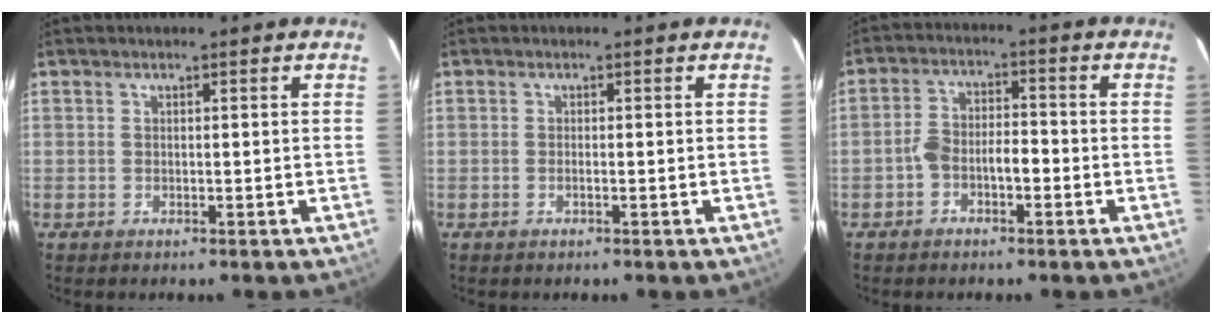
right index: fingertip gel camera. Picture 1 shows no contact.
{"total": 0.5, "force": [-0.2, 0.0, 0.5], "torque": [-0.011, 0.000, -0.003]}
{"total": 5.2, "force": [-1.8, 2.5, 4.1], "torque": [-0.081, 0.026, -0.034]}